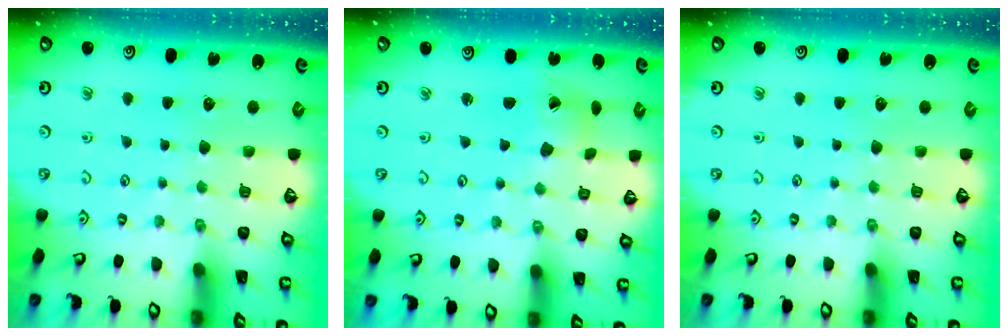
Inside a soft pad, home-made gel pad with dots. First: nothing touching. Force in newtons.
{"total": 2.5, "press": 2.5, "slide": 0.3}
{"total": 0.0}